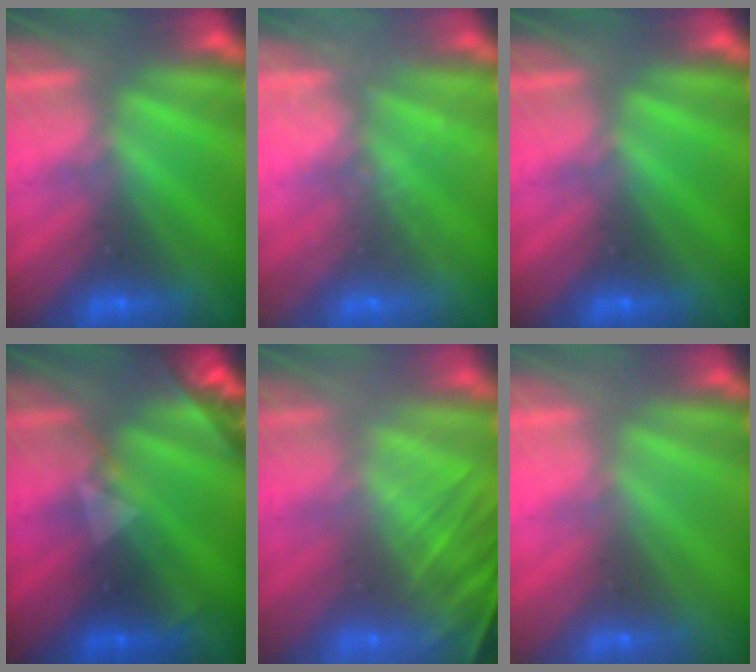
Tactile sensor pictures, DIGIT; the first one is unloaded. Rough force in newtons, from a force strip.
{"total": 2.0}
{"total": 0.0}
{"total": 2.4}
{"total": 6.5}
{"total": 3.2}